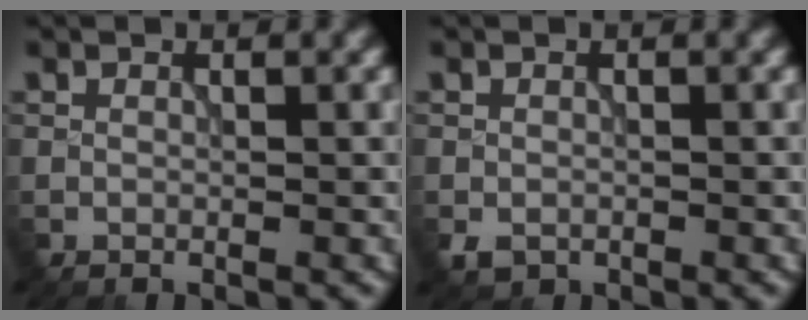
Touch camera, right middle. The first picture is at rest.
{"total": 1.3, "force": [-0.6, 1.0, 0.6], "torque": [-0.010, -0.007, -0.013]}